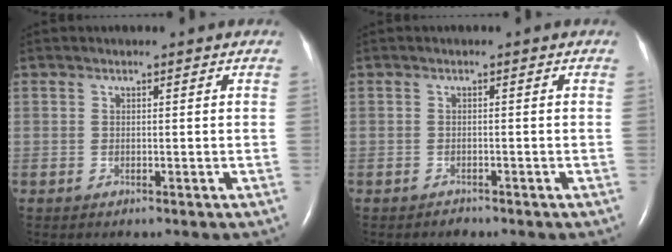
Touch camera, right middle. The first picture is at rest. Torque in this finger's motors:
{"motor_torque": [-0.05, 0.08, -0.05, 0.00]}